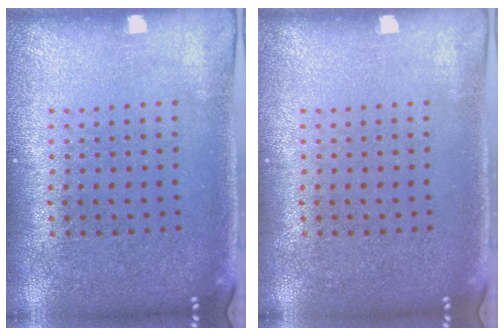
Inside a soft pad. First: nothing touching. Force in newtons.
{"total": 0.0}